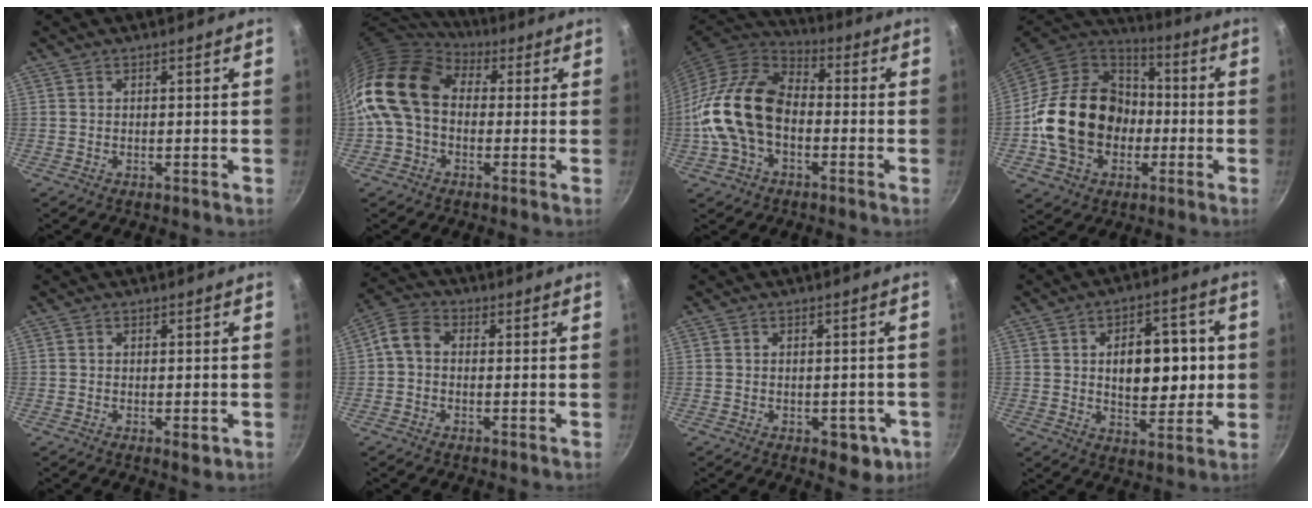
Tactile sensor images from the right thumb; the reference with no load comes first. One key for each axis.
{"total": 15.8, "fx": 1.2, "fy": 11.5, "fz": 10.7, "tx": -0.192, "ty": 0.028, "tz": 0.004}
{"total": 16.9, "fx": -2.5, "fy": 11.4, "fz": 12.3, "tx": -0.211, "ty": 0.039, "tz": -0.061}
{"total": 23.2, "fx": -3.5, "fy": 18.0, "fz": 14.1, "tx": -0.233, "ty": 0.049, "tz": -0.057}
{"total": 2.0, "fx": -0.5, "fy": 1.0, "fz": 1.7, "tx": -0.026, "ty": -0.006, "tz": -0.008}
{"total": 5.1, "fx": -0.2, "fy": 3.9, "fz": 3.3, "tx": -0.071, "ty": 0.020, "tz": -0.021}
{"total": 6.1, "fx": -2.2, "fy": 3.7, "fz": 4.3, "tx": -0.023, "ty": 0.012, "tz": -0.019}
{"total": 14.1, "fx": 1.2, "fy": 8.3, "fz": 11.4, "tx": -0.112, "ty": 0.003, "tz": 0.019}